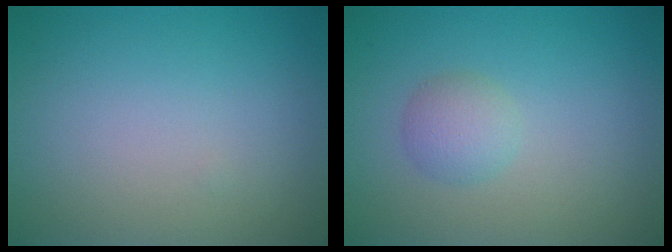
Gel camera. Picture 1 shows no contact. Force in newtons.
{"total": 2.0, "press": 2.0, "slide": 0.1}